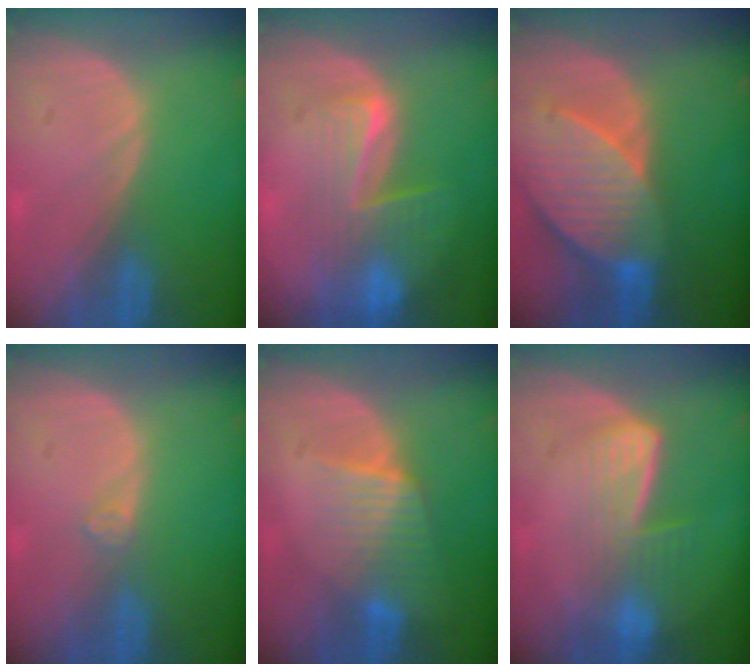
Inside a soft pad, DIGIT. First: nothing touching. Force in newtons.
{"total": 6.9, "press": 6.7, "slide": 1.8}
{"total": 10.2, "press": 9.0, "slide": 4.8}
{"total": 1.1, "press": 1.0, "slide": 0.2}
{"total": 6.6, "press": 5.9, "slide": 3.0}
{"total": 7.0, "press": 5.9, "slide": 3.8}